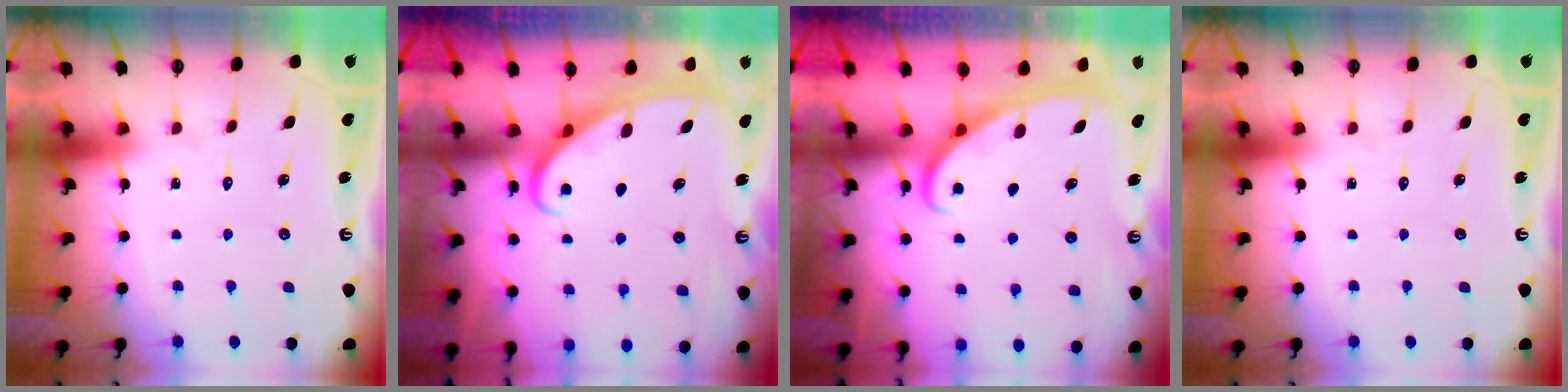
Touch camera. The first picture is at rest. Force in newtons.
{"total": 2.7, "press": 2.7, "slide": 0.3}
{"total": 2.8, "press": 2.8, "slide": 0.4}
{"total": 0.0}